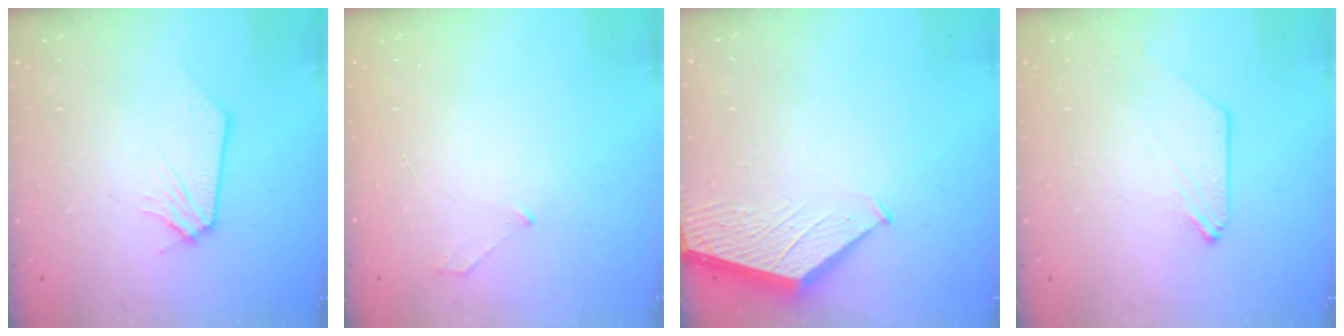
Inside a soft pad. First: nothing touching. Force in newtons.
{"total": 4.6, "press": 4.6, "slide": 0.8}
{"total": 1.5, "press": 1.5, "slide": 0.2}
{"total": 0.0}